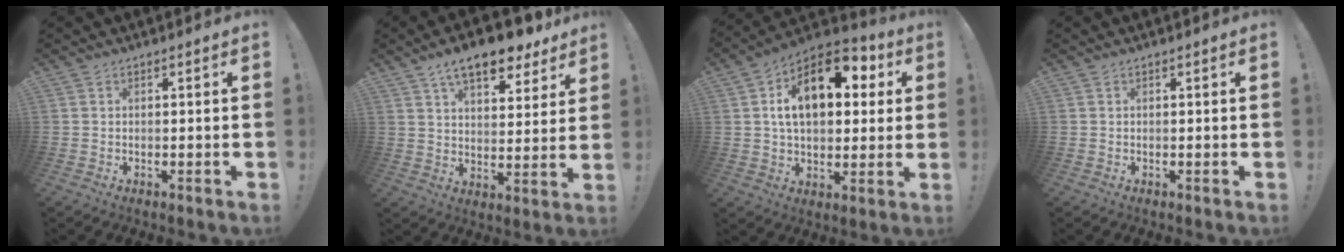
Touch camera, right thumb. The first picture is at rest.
{"total": 13.5, "force": [9.5, 5.1, 8.0], "torque": [-0.120, -0.059, 0.164]}
{"total": 18.1, "force": [5.4, 10.9, 13.5], "torque": [-0.208, -0.012, 0.088]}
{"total": 0.0}